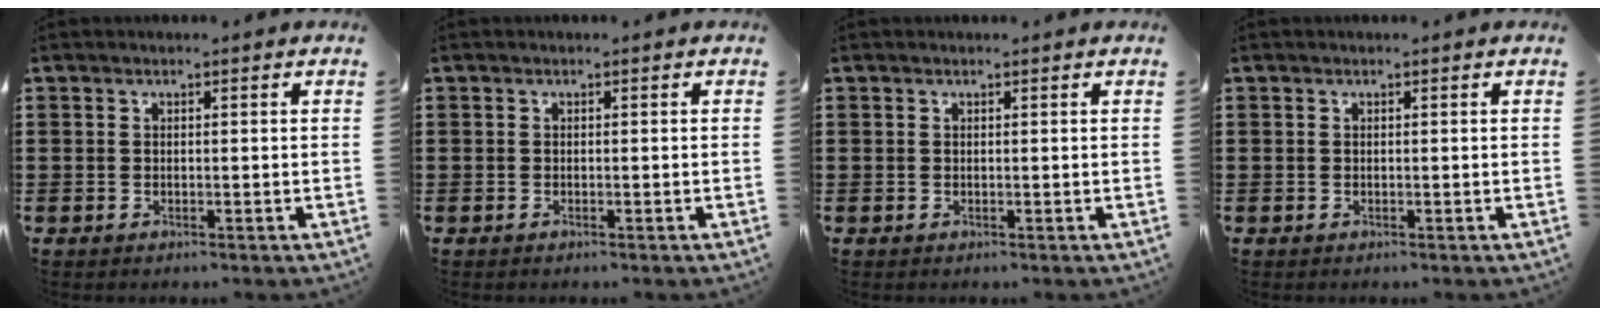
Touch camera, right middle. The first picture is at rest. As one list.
[{"total": 0.0}, {"total": 0.0}, {"total": 0.0}]